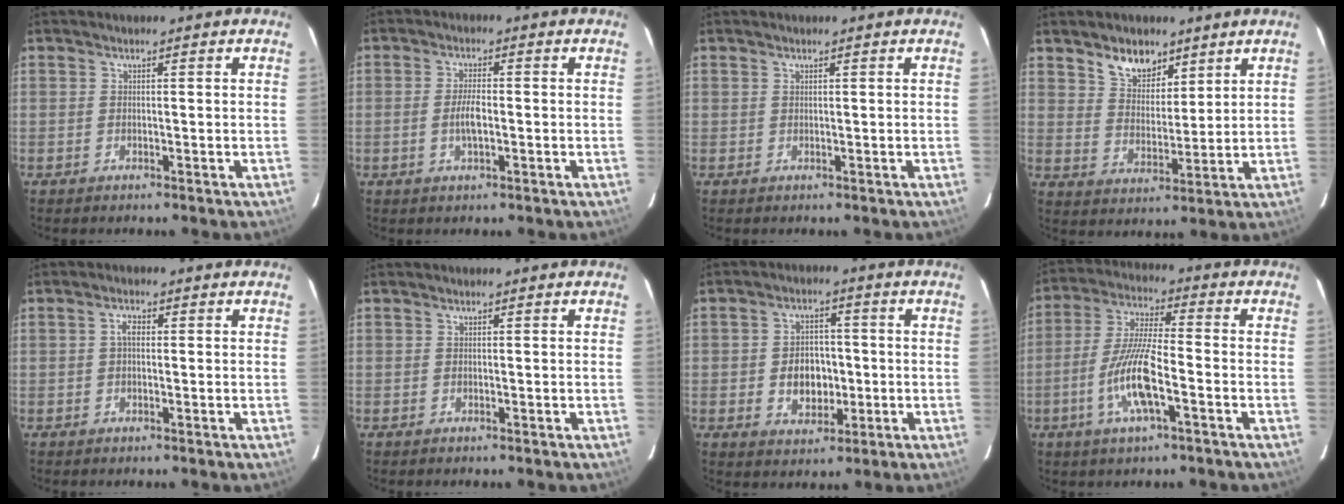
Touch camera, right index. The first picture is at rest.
{"total": 3.8, "force": [-0.9, 1.4, 3.5], "torque": [-0.070, 0.001, -0.017]}
{"total": 0.0}
{"total": 7.9, "force": [5.4, 4.5, 3.4], "torque": [-0.050, 0.005, 0.101]}
{"total": 2.4, "force": [0.3, 1.4, 1.9], "torque": [-0.036, 0.008, 0.005]}
{"total": 0.0}
{"total": 7.5, "force": [-1.4, 5.6, 4.7], "torque": [-0.094, 0.009, -0.014]}
{"total": 11.6, "force": [-4.4, 2.2, 10.5], "torque": [-0.219, -0.004, -0.085]}